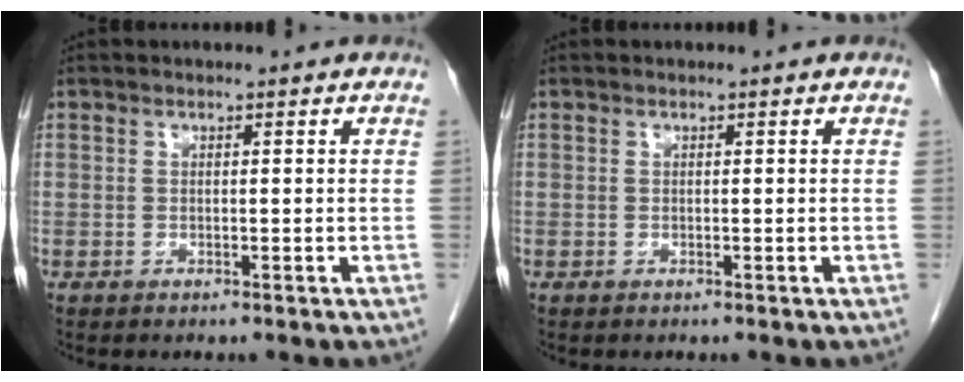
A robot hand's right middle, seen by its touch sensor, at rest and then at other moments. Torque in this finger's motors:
{"motor_torque": [-0.01, -0.01, 0.00, 0.00]}